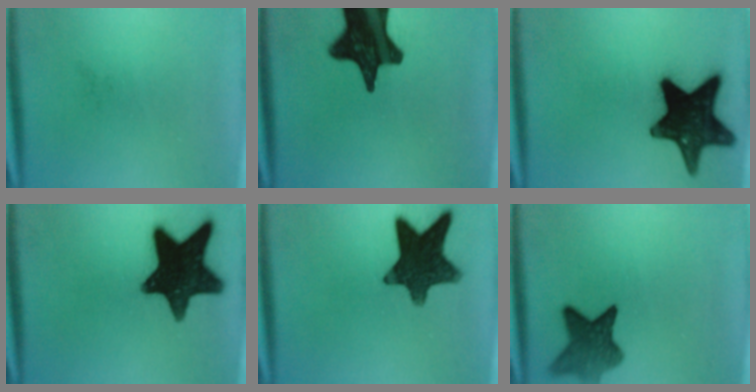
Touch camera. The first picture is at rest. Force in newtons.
{"total": 18.5}
{"total": 18.2}
{"total": 16.9}
{"total": 13.3}
{"total": 7.5}